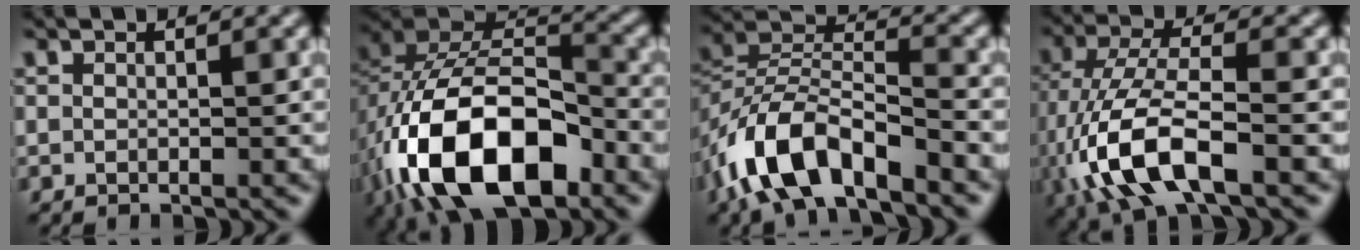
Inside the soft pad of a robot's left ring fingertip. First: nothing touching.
{"total": 15.4, "force": [-6.2, 8.5, 11.2], "torque": [-0.199, -0.012, -0.112]}
{"total": 9.0, "force": [-5.8, 3.8, 5.8], "torque": [-0.102, 0.005, -0.114]}
{"total": 9.5, "force": [-3.4, 3.9, 8.0], "torque": [-0.178, 0.002, -0.073]}